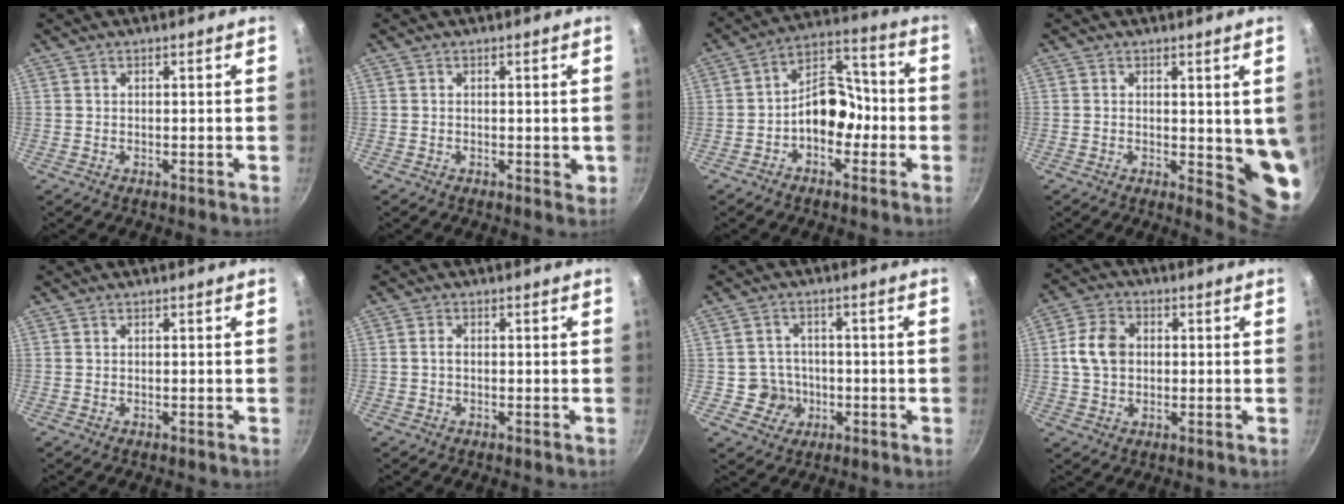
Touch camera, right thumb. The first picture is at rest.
{"total": 1.6, "force": [-0.1, 0.9, 1.3], "torque": [-0.012, -0.001, -0.002]}
{"total": 10.3, "force": [-2.6, 7.0, 7.0], "torque": [-0.062, 0.057, -0.054]}
{"total": 6.9, "force": [0.6, 2.9, 6.3], "torque": [-0.068, -0.026, 0.008]}
{"total": 0.0}
{"total": 1.4, "force": [-0.2, 0.9, 1.0], "torque": [-0.016, 0.008, -0.004]}
{"total": 5.6, "force": [-1.2, 5.4, 1.0], "torque": [0.017, 0.016, -0.017]}
{"total": 7.9, "force": [0.5, 6.1, 5.0], "torque": [-0.079, 0.013, 0.000]}